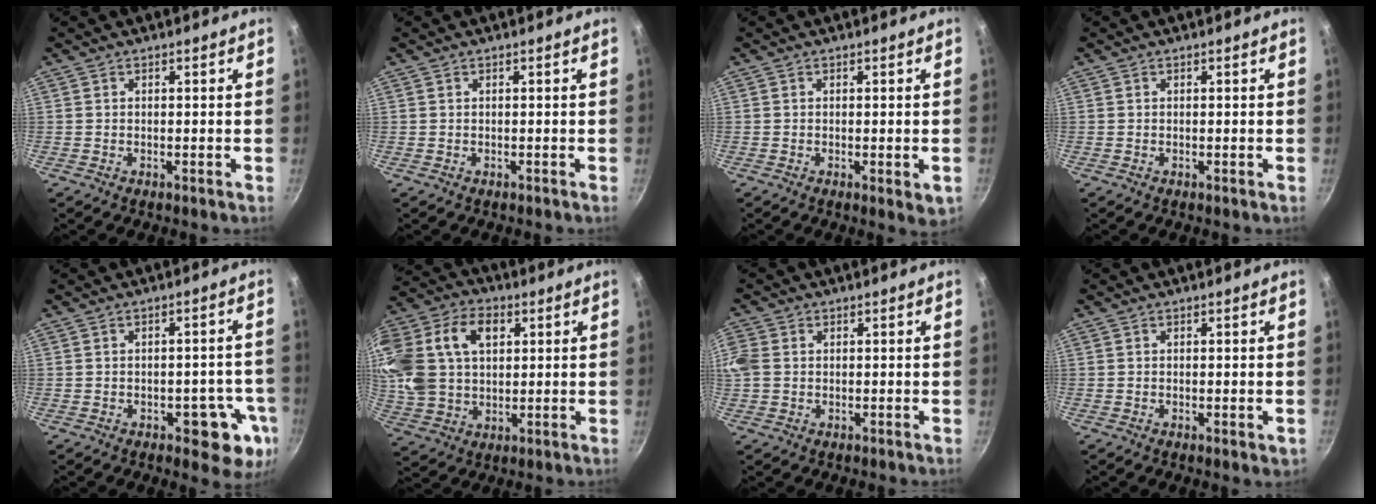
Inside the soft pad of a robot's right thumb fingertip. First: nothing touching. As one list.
[{"total": 0.0}, {"total": 3.0, "force": [-0.5, 1.0, 2.7], "torque": [-0.038, -0.011, -0.007]}, {"total": 0.0}, {"total": 9.5, "force": [-3.3, 5.1, 7.3], "torque": [-0.035, 0.018, -0.037]}, {"total": 23.0, "force": [6.1, 16.1, 15.3], "torque": [-0.327, 0.019, 0.108]}, {"total": 5.8, "force": [0.7, 4.6, 3.4], "torque": [-0.074, 0.009, 0.006]}, {"total": 1.5, "force": [-0.3, 0.4, 1.4], "torque": [-0.019, -0.004, -0.005]}]